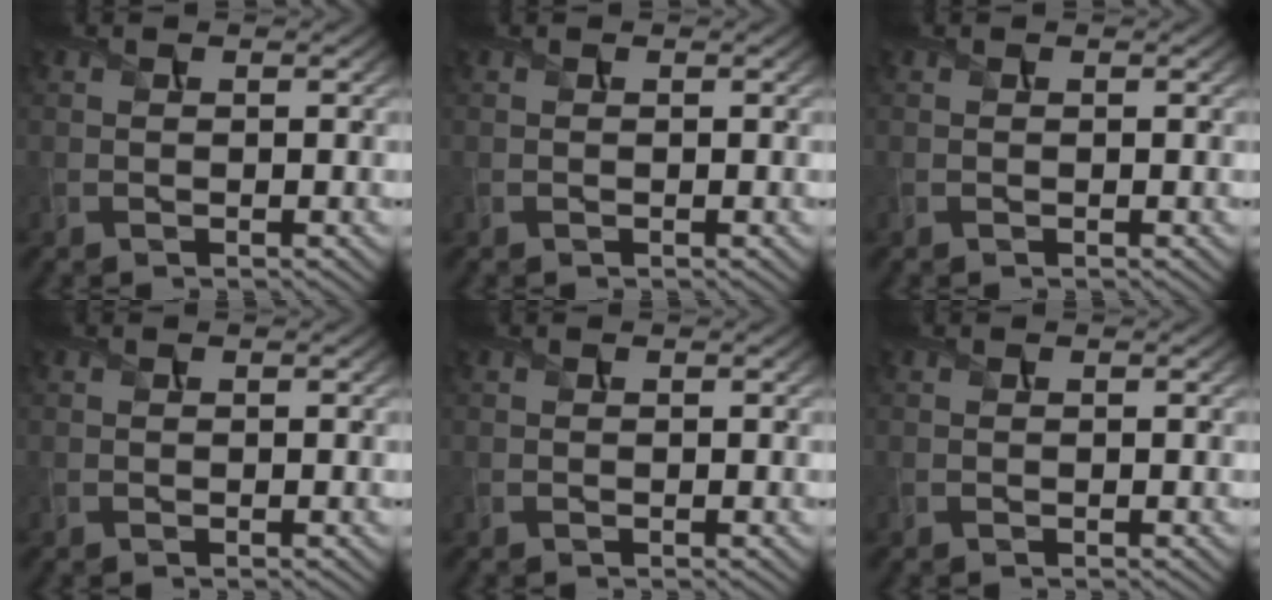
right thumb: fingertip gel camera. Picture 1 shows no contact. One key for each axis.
{"total": 0.0}
{"total": 0.0}
{"total": 0.0}
{"total": 0.0}
{"total": 0.0}